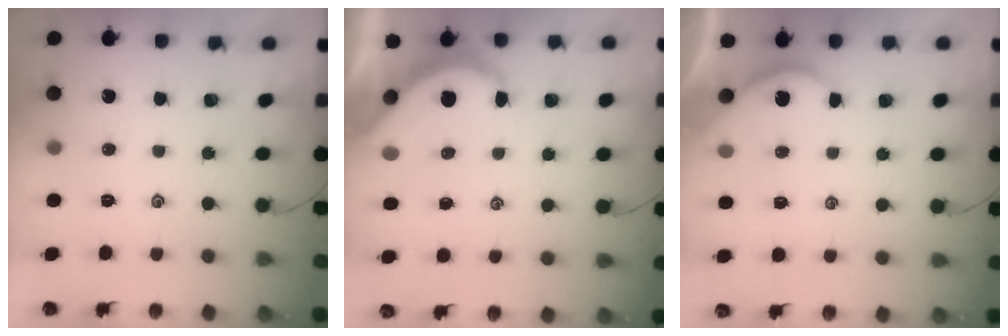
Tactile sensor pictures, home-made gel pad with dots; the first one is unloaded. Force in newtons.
{"total": 5.5, "press": 5.5, "slide": 0.3}
{"total": 1.3, "press": 1.3, "slide": 0.2}